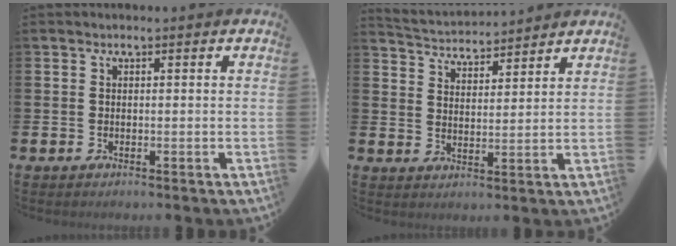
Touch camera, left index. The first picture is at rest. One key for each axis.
{"total": 4.0, "fx": 3.9, "fy": 0.5, "fz": -0.3, "tx": -0.011, "ty": -0.029, "tz": 0.068}